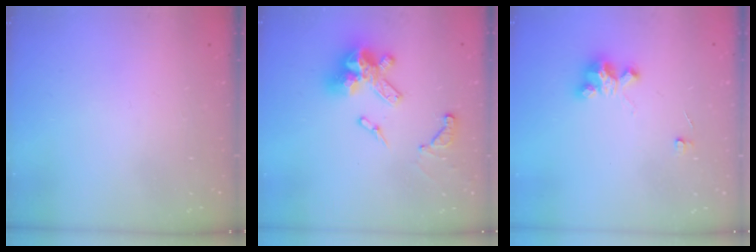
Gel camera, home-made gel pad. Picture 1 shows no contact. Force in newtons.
{"total": 15.5, "press": 15.4, "slide": 1.2}
{"total": 3.9, "press": 3.9, "slide": 0.1}